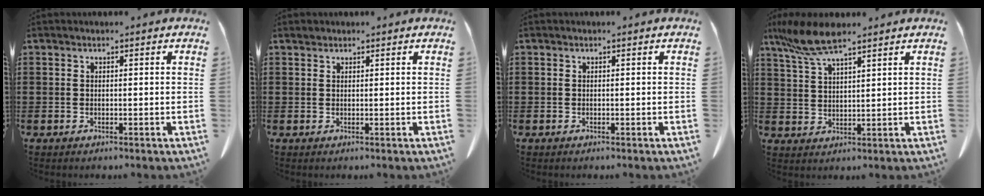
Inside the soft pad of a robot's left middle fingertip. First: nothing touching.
{"total": 0.7, "force": [0.6, 0.3, 0.1], "torque": [-0.006, 0.001, 0.013]}
{"total": 0.0}
{"total": 7.3, "force": [5.3, 1.4, 4.8], "torque": [-0.122, -0.012, 0.094]}